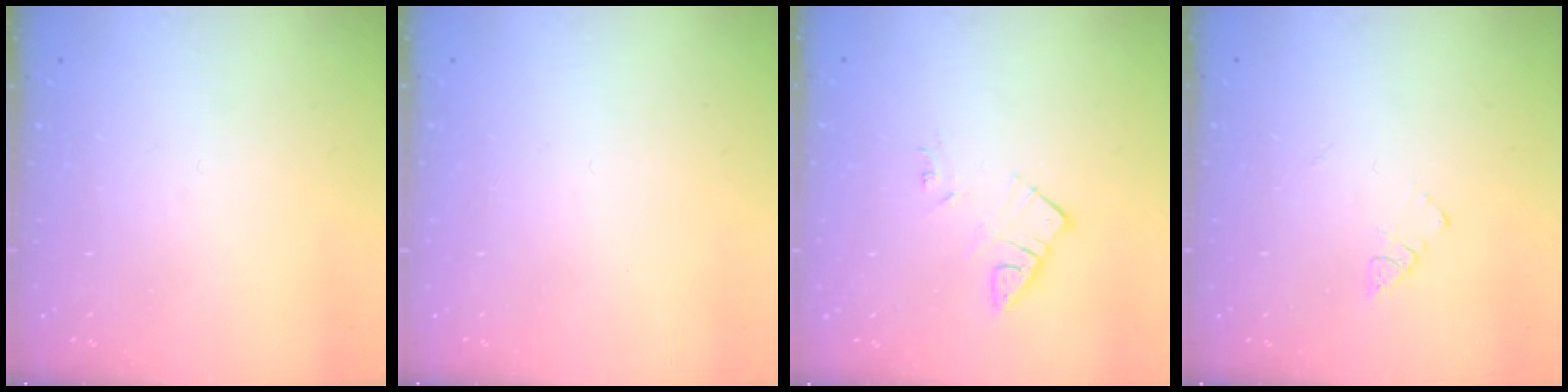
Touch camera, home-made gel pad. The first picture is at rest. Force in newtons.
{"total": 1.6, "press": 1.6, "slide": 0.1}
{"total": 4.4, "press": 4.4, "slide": 0.2}
{"total": 3.9, "press": 3.9, "slide": 0.4}